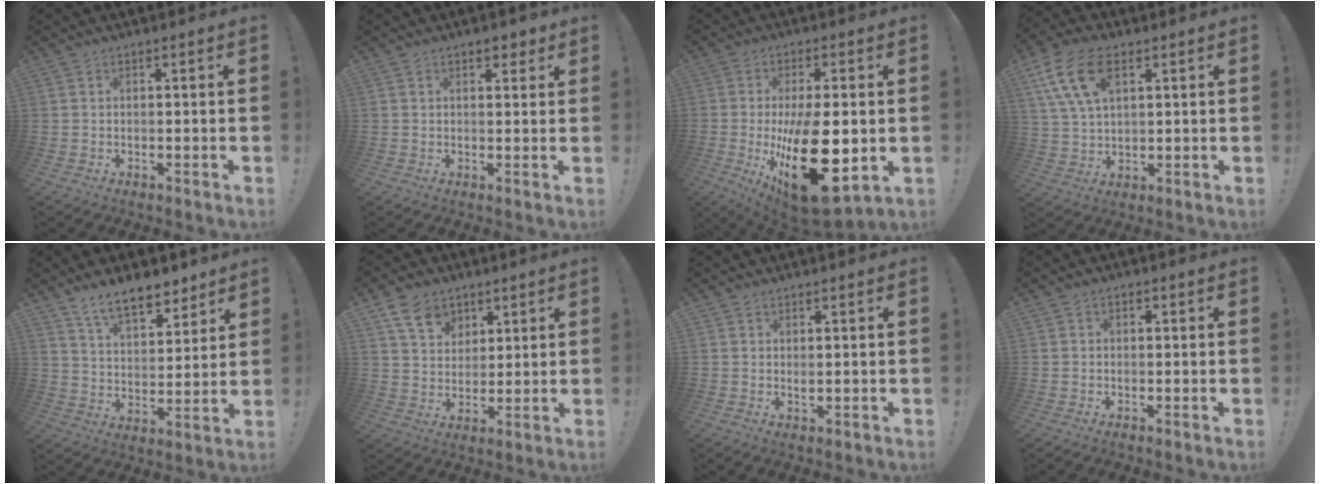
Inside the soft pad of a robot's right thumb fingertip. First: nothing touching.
{"total": 2.8, "force": [1.9, 1.7, 1.1], "torque": [0.005, -0.012, 0.030]}
{"total": 25.2, "force": [-3.9, 10.8, 22.4], "torque": [-0.368, -0.004, -0.045]}
{"total": 14.7, "force": [6.4, 8.7, 9.9], "torque": [-0.191, -0.014, 0.119]}
{"total": 12.4, "force": [9.5, 5.3, 5.9], "torque": [-0.096, -0.056, 0.174]}
{"total": 10.7, "force": [6.3, 7.6, 4.2], "torque": [-0.078, -0.028, 0.125]}
{"total": 1.2, "force": [0.8, 0.4, 0.7], "torque": [0.000, -0.006, 0.011]}
{"total": 1.3, "force": [-0.3, 1.1, 0.6], "torque": [-0.001, 0.002, -0.008]}